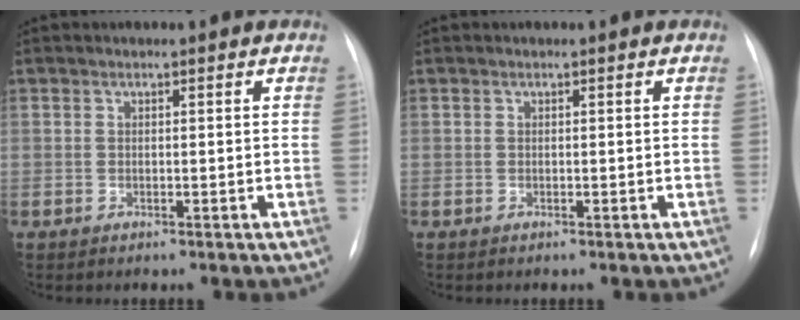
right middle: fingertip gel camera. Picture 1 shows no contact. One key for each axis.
{"total": 0.0}